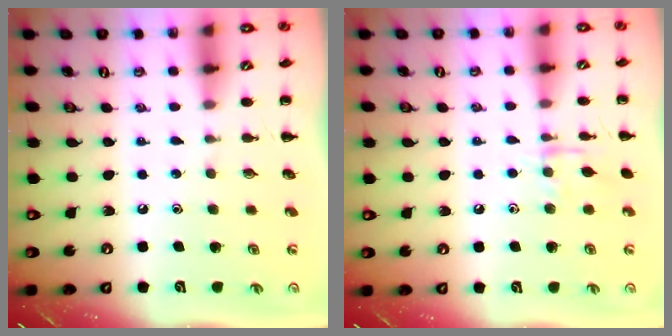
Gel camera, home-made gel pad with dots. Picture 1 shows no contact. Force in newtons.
{"total": 7.5, "press": 7.4, "slide": 1.0}